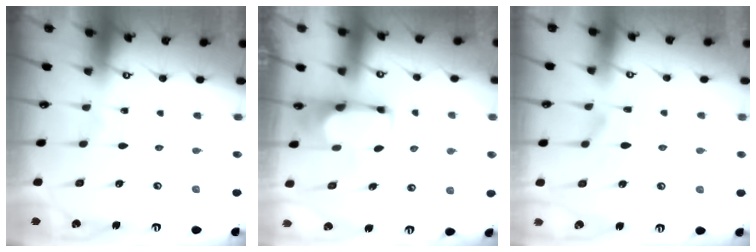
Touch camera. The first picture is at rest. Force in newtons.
{"total": 1.9, "press": 1.6, "slide": 1.0}
{"total": 1.4, "press": 0.7, "slide": 1.2}